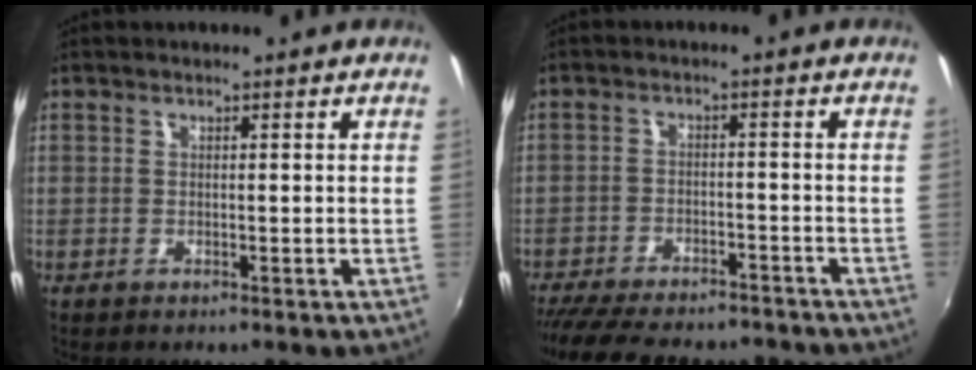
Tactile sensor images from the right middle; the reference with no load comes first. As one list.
[{"total": 16.9, "force": [-14.4, 5.4, 7.2], "torque": [-0.159, -0.021, -0.208]}]